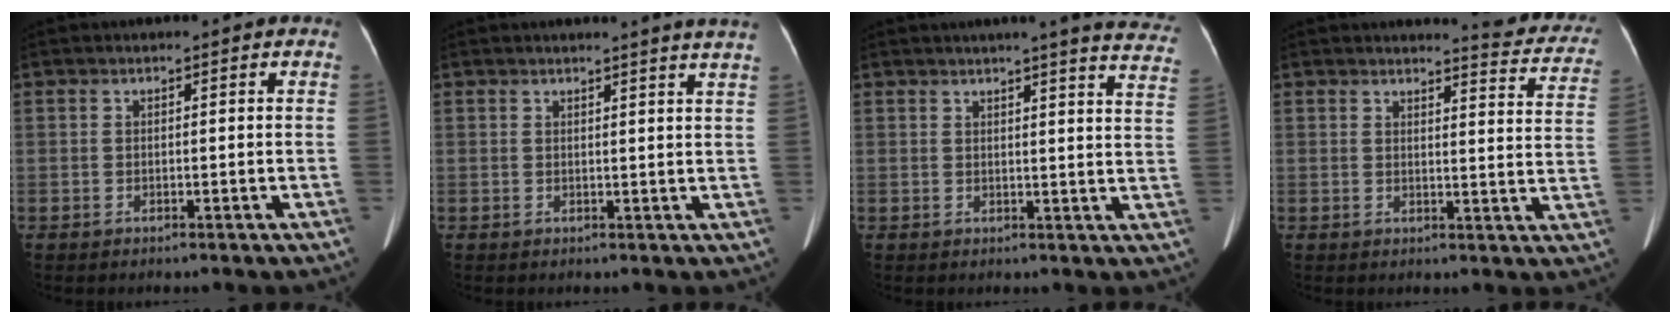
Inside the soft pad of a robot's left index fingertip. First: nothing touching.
{"total": 5.5, "force": [5.0, -1.1, 2.2], "torque": [-0.024, -0.014, 0.036]}
{"total": 14.4, "force": [13.1, 0.0, 6.1], "torque": [-0.061, -0.059, 0.128]}
{"total": 10.2, "force": [9.9, 1.1, 2.3], "torque": [-0.009, -0.052, 0.086]}